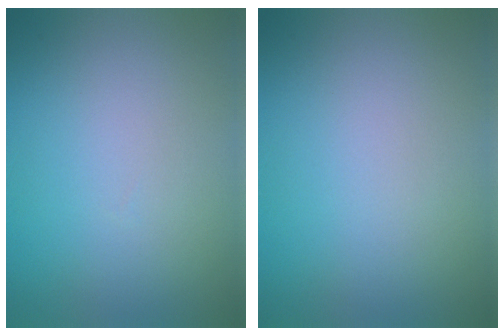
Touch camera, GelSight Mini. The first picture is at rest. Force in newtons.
{"total": 0.0}